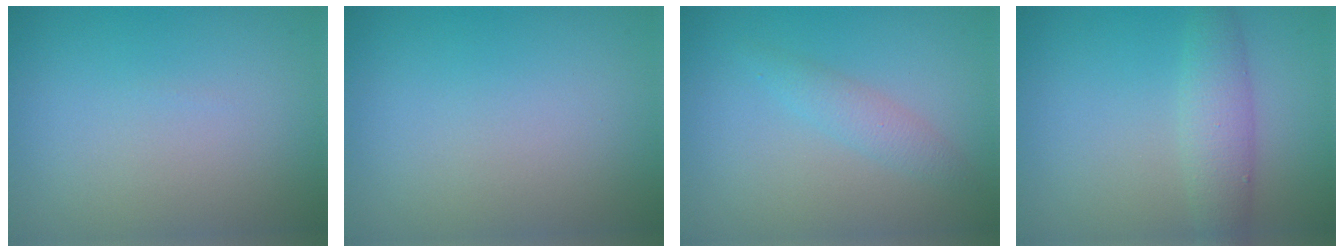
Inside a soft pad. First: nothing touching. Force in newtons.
{"total": 0.0}
{"total": 1.8, "press": 1.8, "slide": 0.1}
{"total": 2.9, "press": 2.9, "slide": 0.0}